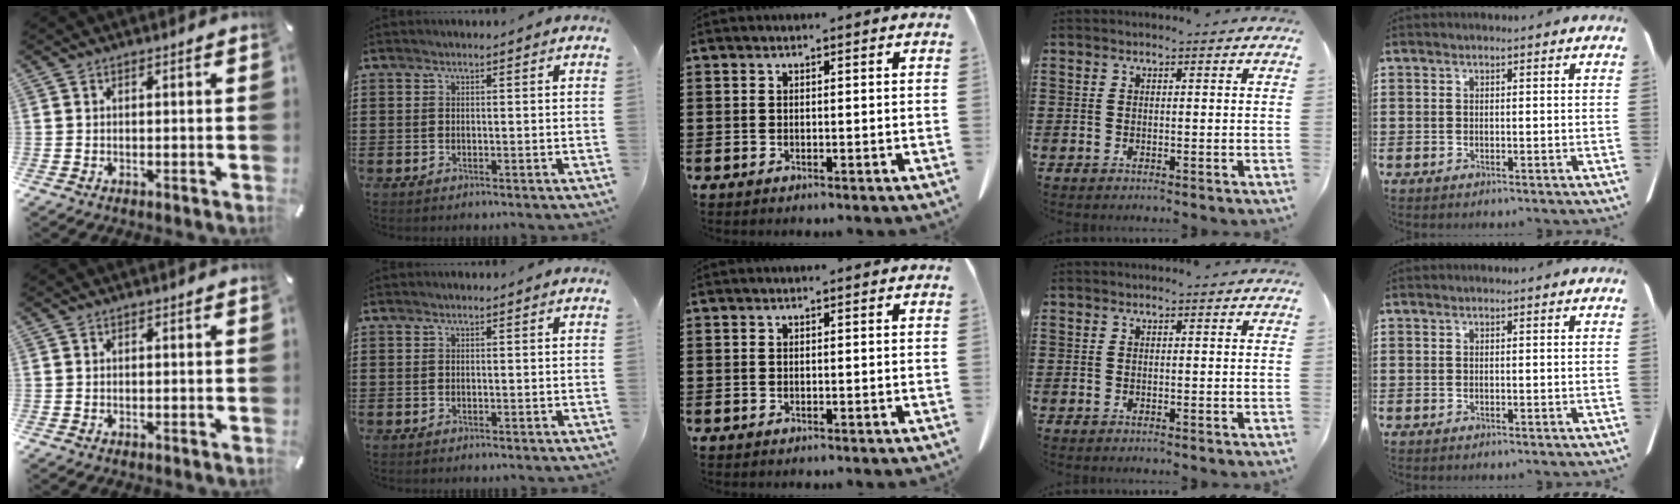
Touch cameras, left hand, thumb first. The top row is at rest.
{}